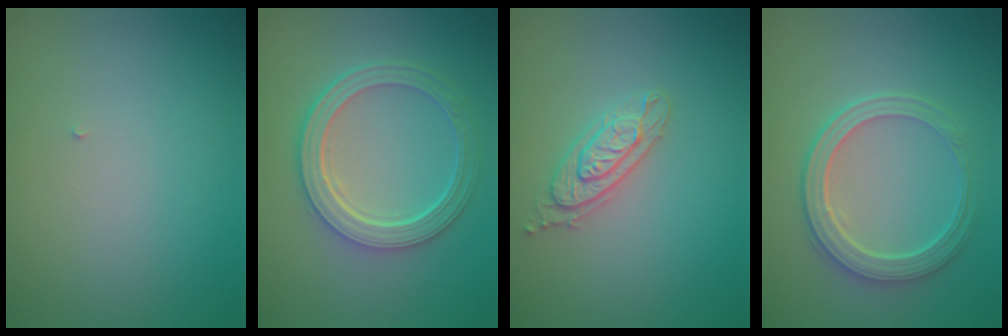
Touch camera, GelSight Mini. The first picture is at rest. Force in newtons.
{"total": 5.0, "press": 3.9, "slide": 3.1}
{"total": 2.4, "press": 2.2, "slide": 0.8}
{"total": 3.7, "press": 3.3, "slide": 1.7}